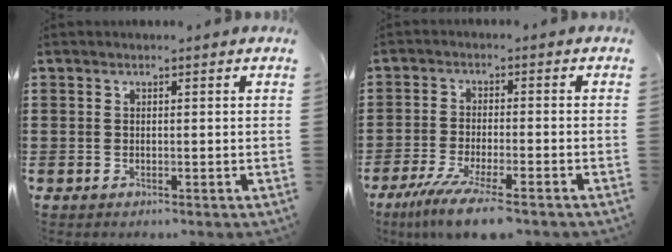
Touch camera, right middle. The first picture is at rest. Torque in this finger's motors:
{"motor_torque": [1.98, -0.16, 0.63, 0.21]}